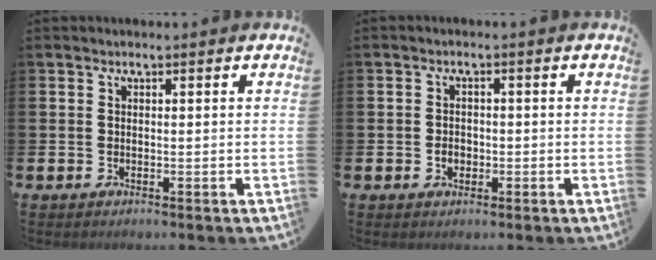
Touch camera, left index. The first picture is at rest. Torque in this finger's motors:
{"motor_torque": [0.21, -0.05, 0.03, 0.04]}